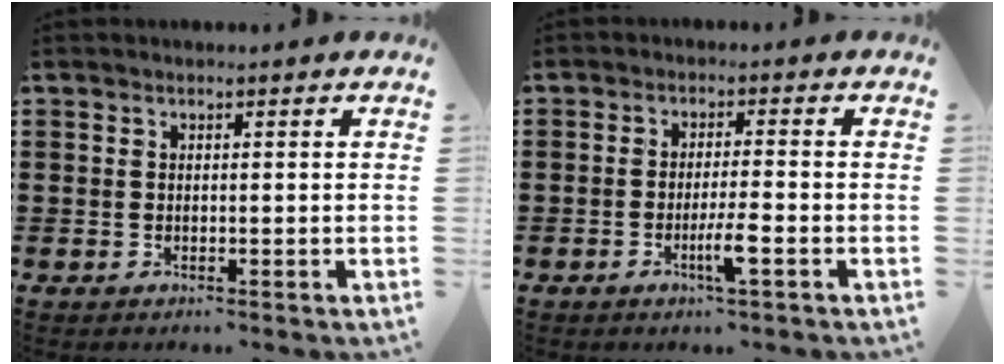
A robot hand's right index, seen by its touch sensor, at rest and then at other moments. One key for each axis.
{"total": 4.4, "fx": -1.9, "fy": 0.2, "fz": 4.0, "tx": -0.073, "ty": -0.007, "tz": -0.035}